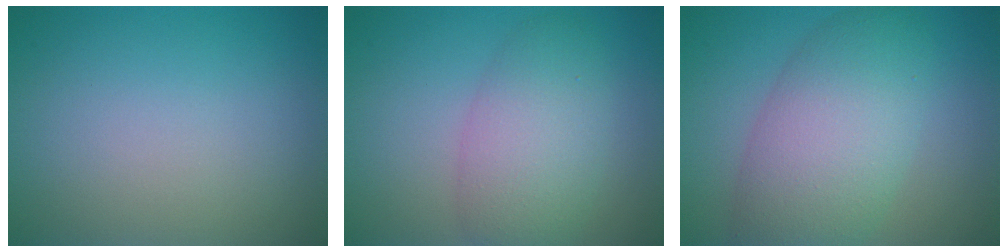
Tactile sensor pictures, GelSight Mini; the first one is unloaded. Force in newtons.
{"total": 6.4, "press": 6.4, "slide": 0.1}
{"total": 7.8, "press": 7.8, "slide": 0.4}